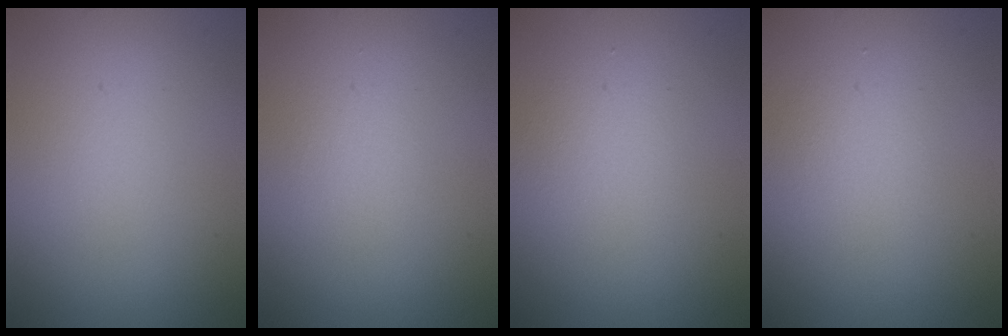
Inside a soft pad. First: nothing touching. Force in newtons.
{"total": 0.7, "press": 0.7, "slide": 0.1}
{"total": 2.0, "press": 2.0, "slide": 0.1}
{"total": 1.7, "press": 1.7, "slide": 0.1}